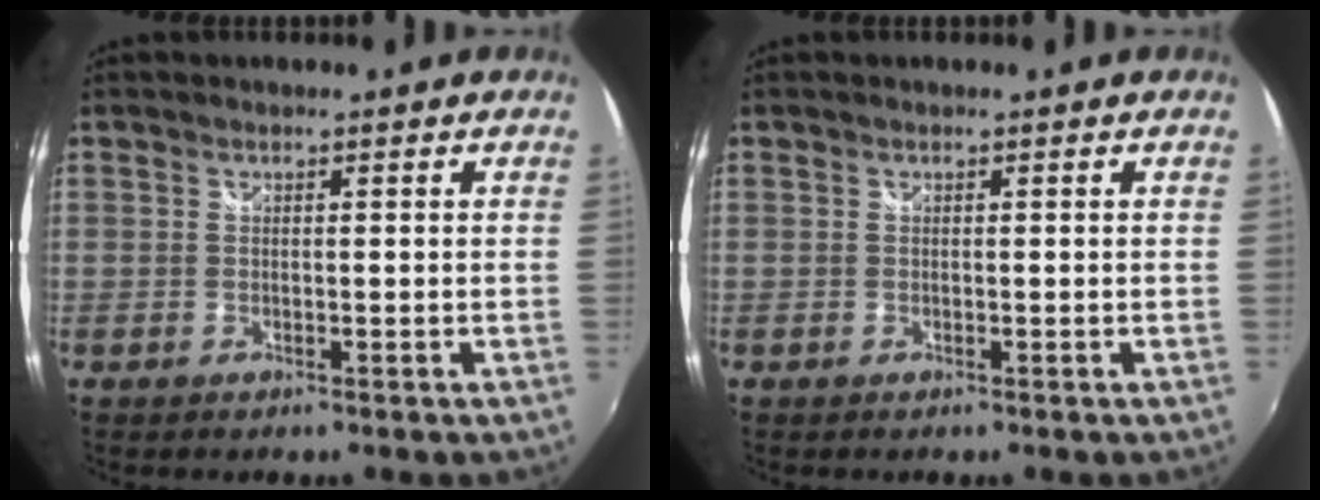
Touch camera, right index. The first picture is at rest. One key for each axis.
{"total": 0.0}